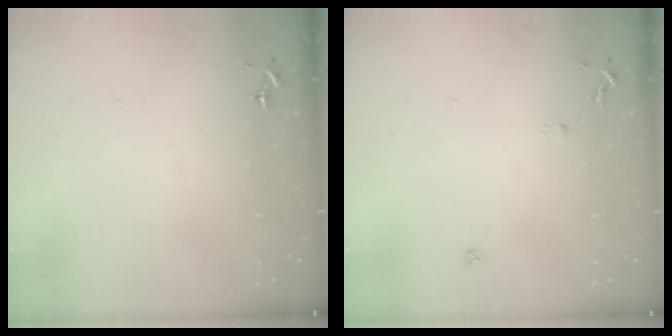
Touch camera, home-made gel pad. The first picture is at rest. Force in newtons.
{"total": 5.6, "press": 5.5, "slide": 0.6}